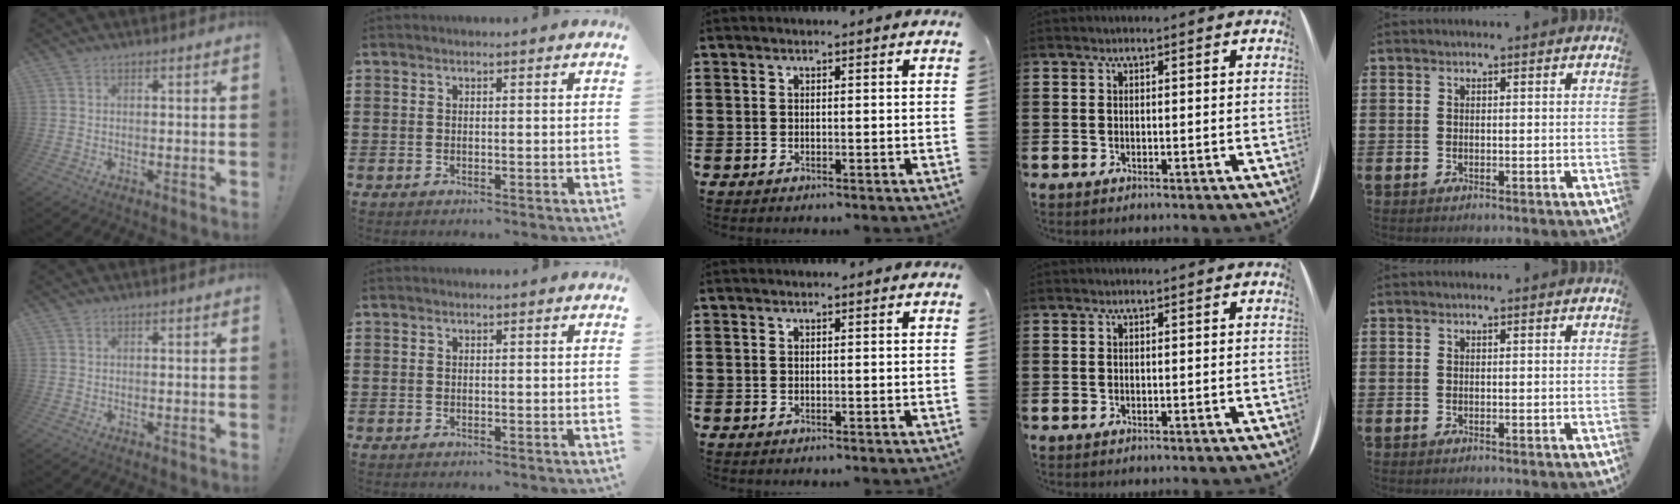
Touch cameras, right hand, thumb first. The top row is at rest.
{}